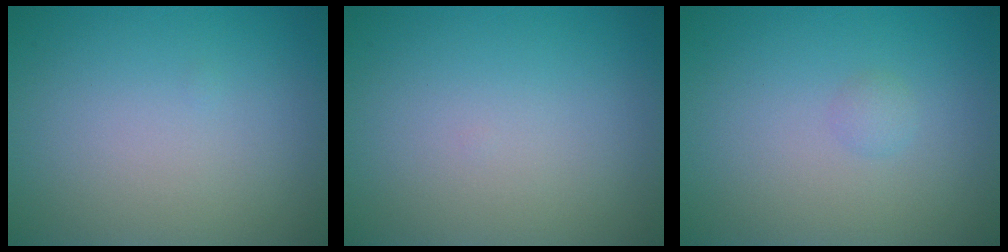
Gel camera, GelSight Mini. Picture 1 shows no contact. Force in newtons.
{"total": 0.0}
{"total": 0.7, "press": 0.7, "slide": 0.0}